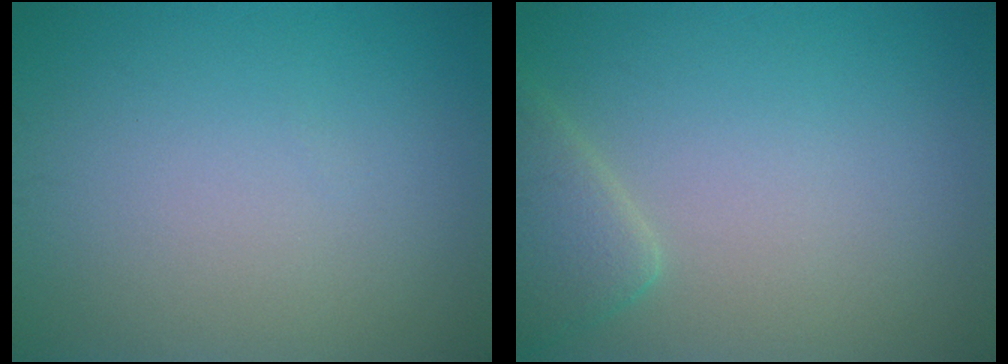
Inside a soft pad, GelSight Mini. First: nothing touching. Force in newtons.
{"total": 2.8, "press": 2.8, "slide": 0.2}